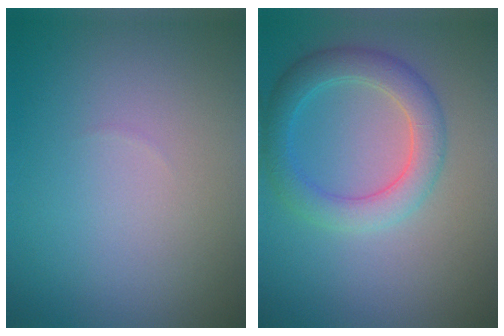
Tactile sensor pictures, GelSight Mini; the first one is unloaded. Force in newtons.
{"total": 4.2, "press": 4.2, "slide": 0.1}